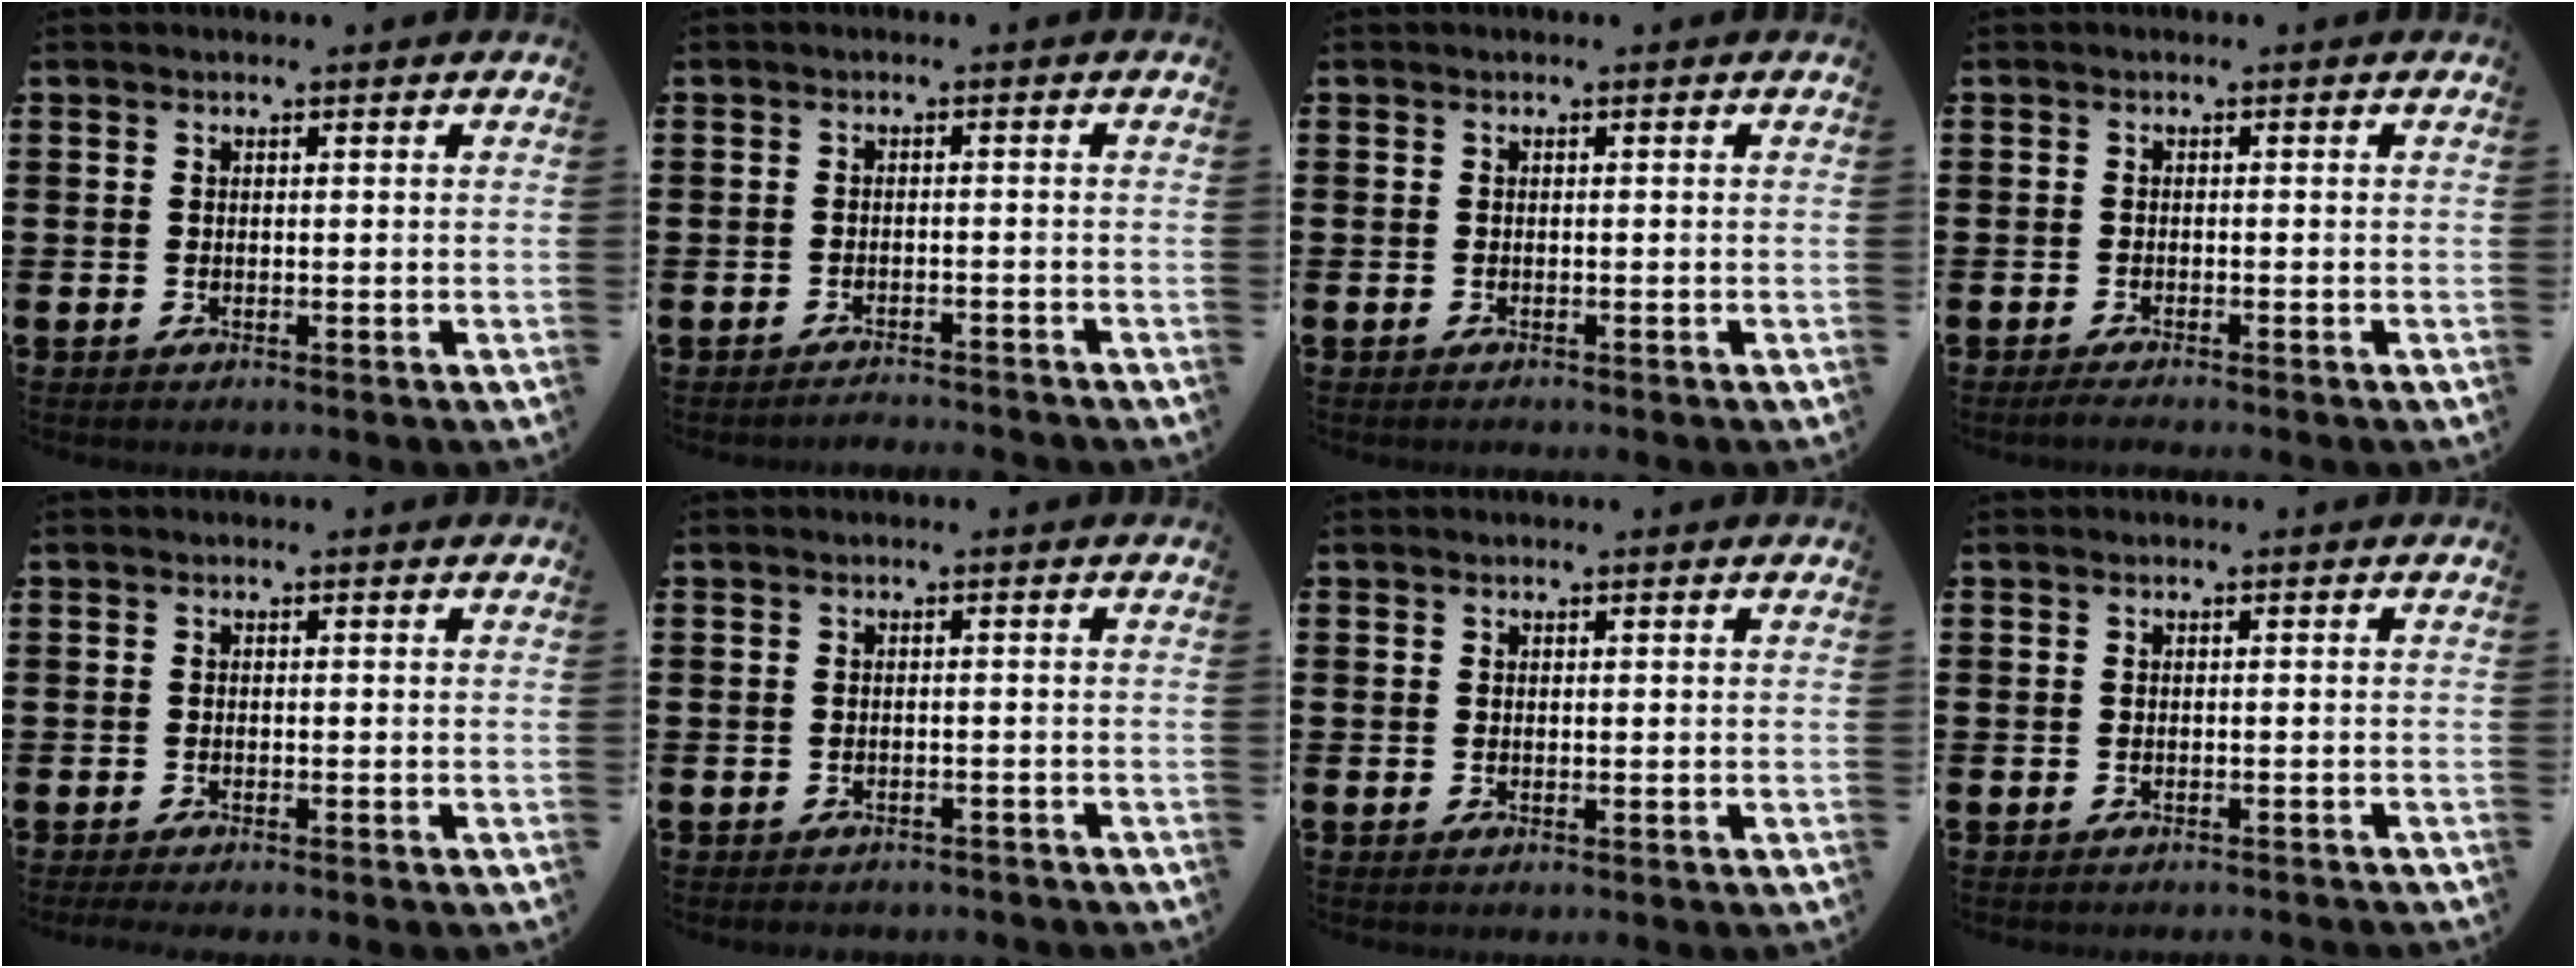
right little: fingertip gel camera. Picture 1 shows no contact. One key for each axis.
{"total": 1.5, "fx": -1.4, "fy": -0.1, "fz": -0.1, "tx": -0.002, "ty": 0.005, "tz": -0.031}
{"total": 0.0}
{"total": 0.9, "fx": -0.7, "fy": 0.0, "fz": 0.6, "tx": -0.010, "ty": -0.003, "tz": -0.014}
{"total": 0.7, "fx": -0.6, "fy": 0.0, "fz": 0.4, "tx": -0.006, "ty": -0.003, "tz": -0.011}
{"total": 1.0, "fx": -1.0, "fy": 0.2, "fz": 0.0, "tx": -0.004, "ty": 0.000, "tz": -0.021}
{"total": 0.0}
{"total": 0.5, "fx": -0.5, "fy": -0.1, "fz": 0.0, "tx": 0.000, "ty": -0.001, "tz": -0.011}